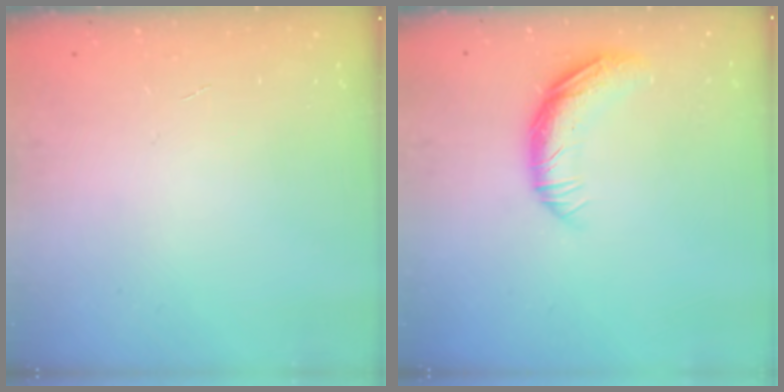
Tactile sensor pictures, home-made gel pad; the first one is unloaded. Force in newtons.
{"total": 11.2, "press": 11.1, "slide": 0.9}